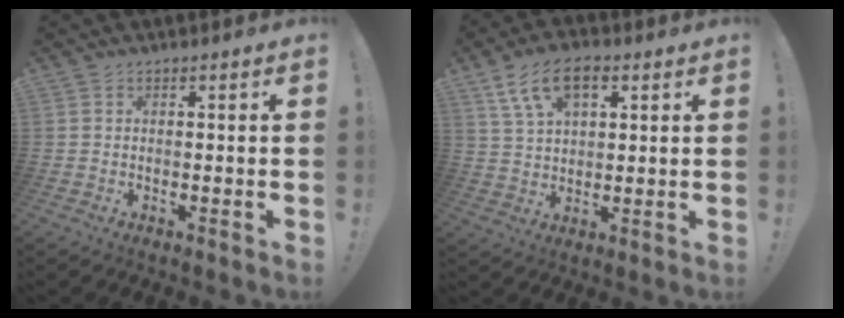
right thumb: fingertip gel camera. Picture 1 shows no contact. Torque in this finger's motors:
{"motor_torque": [0.14, 0.20, 0.15, 0.11, 0.12]}